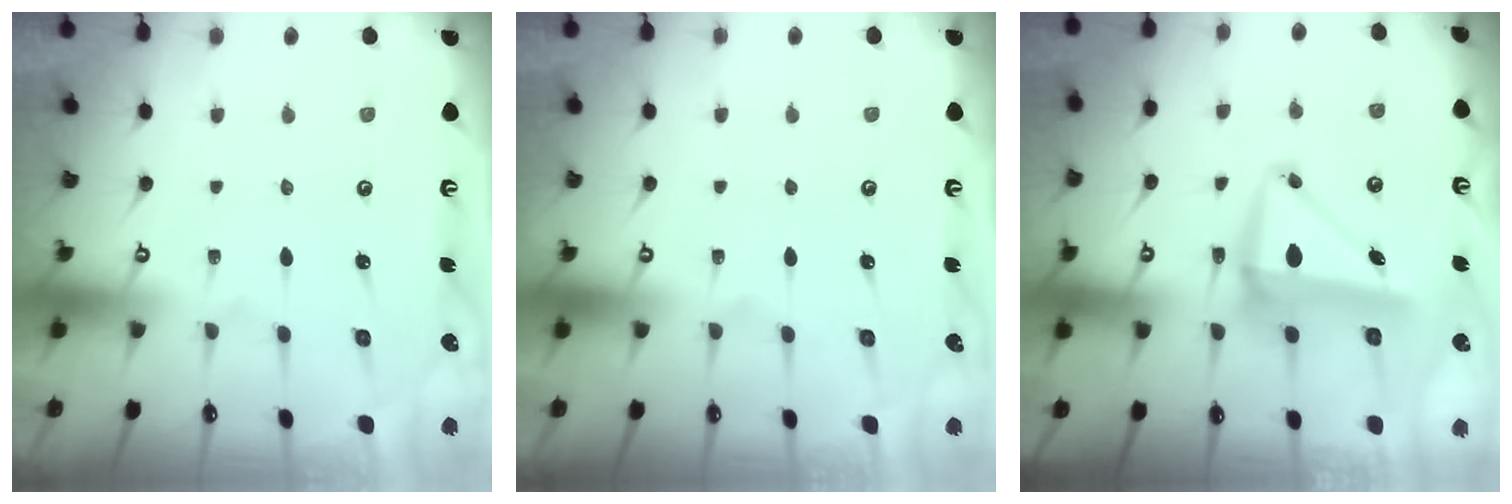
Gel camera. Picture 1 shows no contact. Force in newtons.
{"total": 0.0}
{"total": 8.2, "press": 8.0, "slide": 1.6}